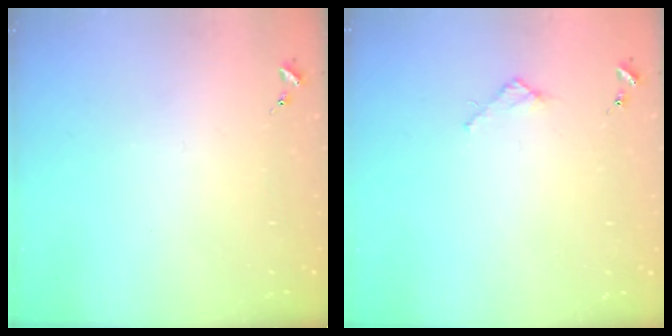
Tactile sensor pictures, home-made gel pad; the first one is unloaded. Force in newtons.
{"total": 2.4, "press": 2.3, "slide": 0.3}